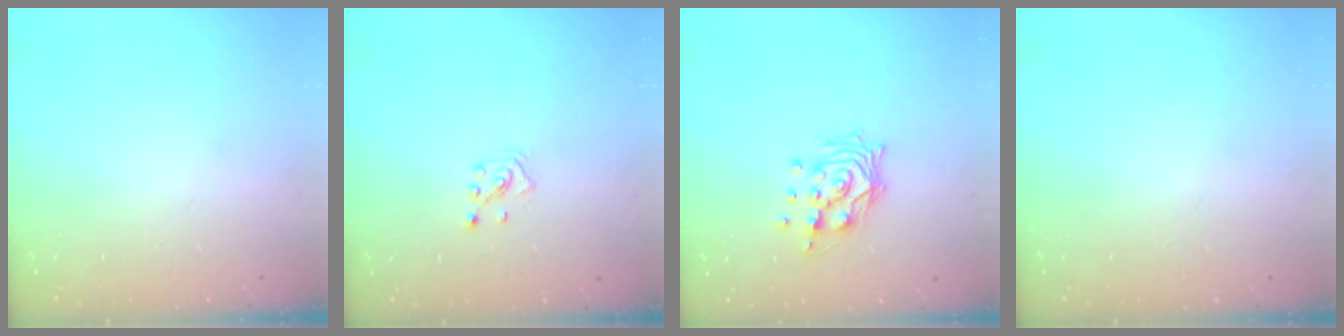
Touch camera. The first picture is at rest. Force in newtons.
{"total": 2.7, "press": 2.7, "slide": 0.5}
{"total": 11.0, "press": 10.9, "slide": 1.6}
{"total": 0.0}